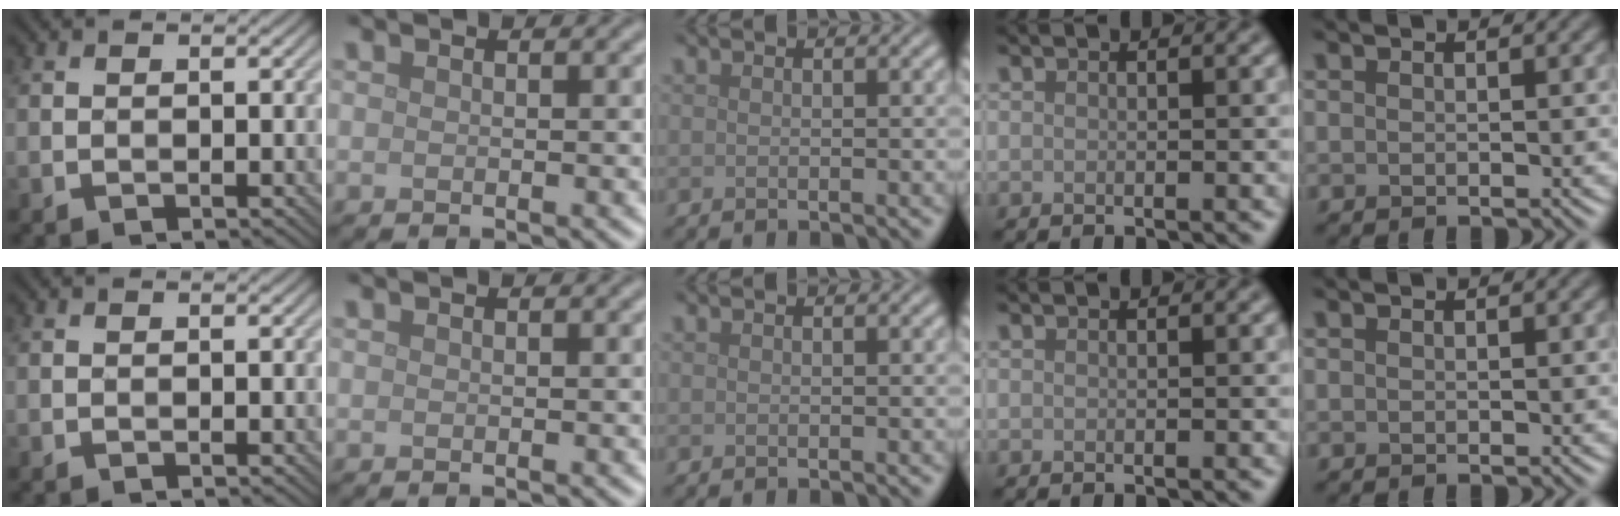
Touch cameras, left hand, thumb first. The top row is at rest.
{}